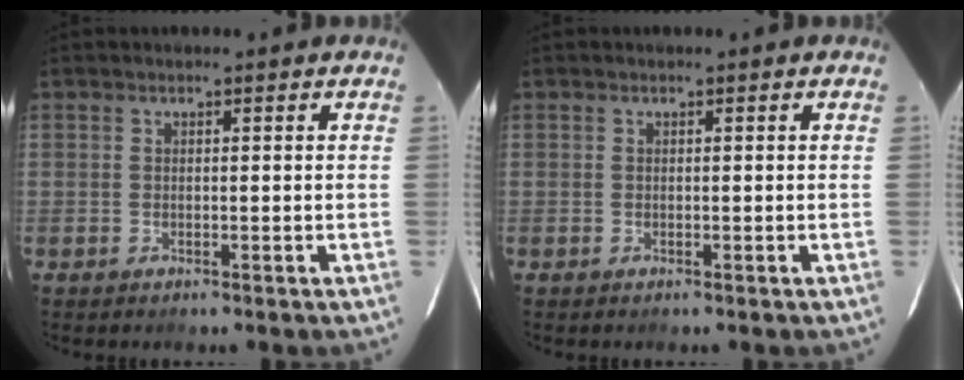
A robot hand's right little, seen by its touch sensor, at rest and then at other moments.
{"total": 0.0}